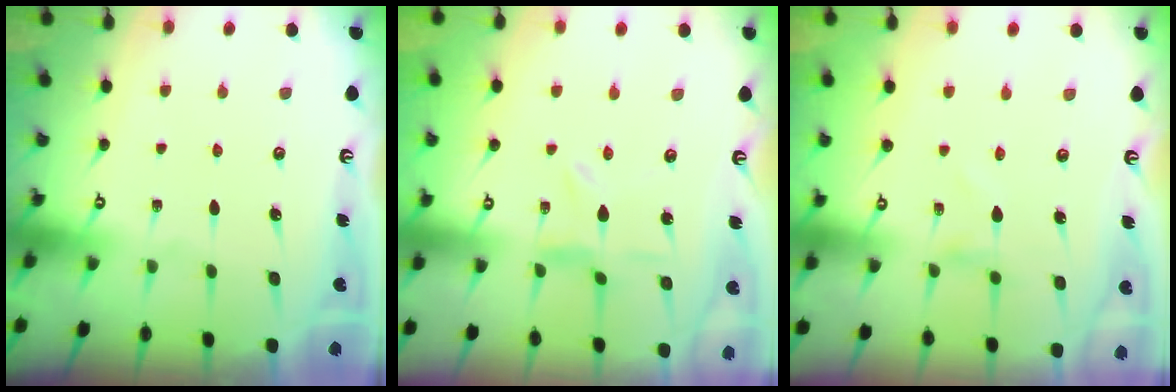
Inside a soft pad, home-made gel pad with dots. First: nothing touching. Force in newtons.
{"total": 2.1, "press": 2.1, "slide": 0.3}
{"total": 0.0}